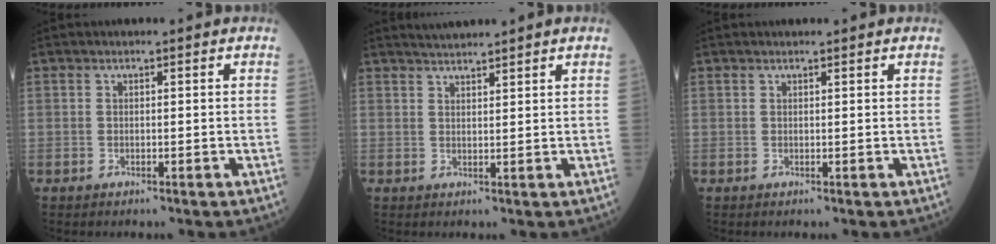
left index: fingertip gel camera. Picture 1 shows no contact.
{"total": 2.8, "force": [2.7, -0.5, 0.7], "torque": [-0.012, 0.009, 0.052]}
{"total": 1.0, "force": [1.0, 0.1, 0.3], "torque": [-0.004, 0.008, 0.014]}